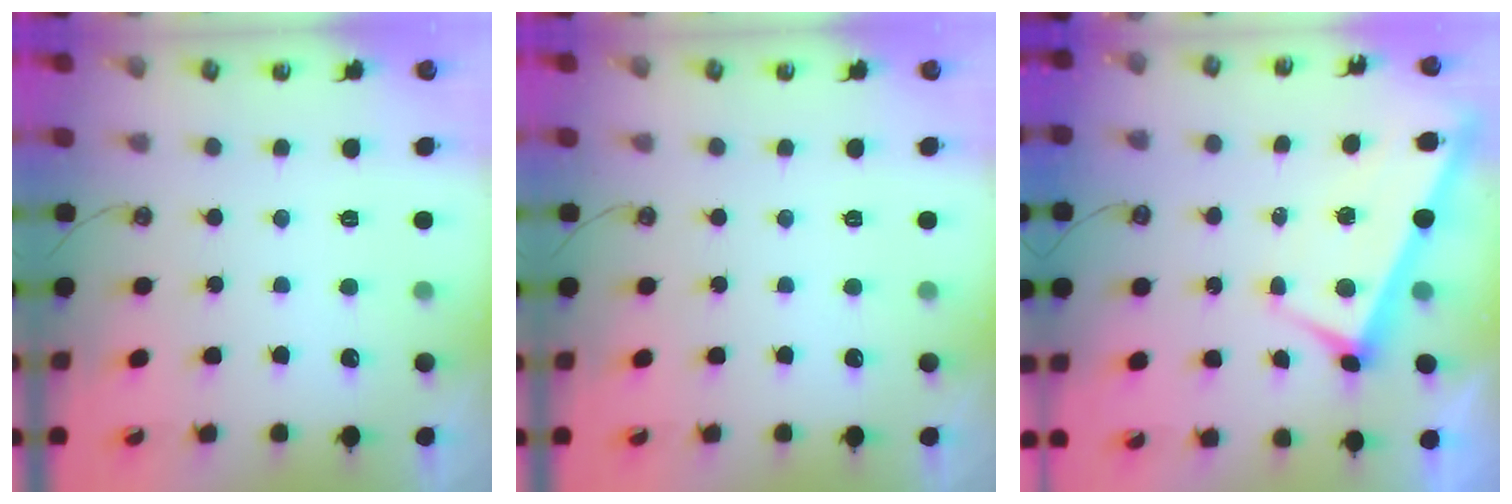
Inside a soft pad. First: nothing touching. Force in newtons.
{"total": 0.0}
{"total": 2.9, "press": 2.8, "slide": 0.9}